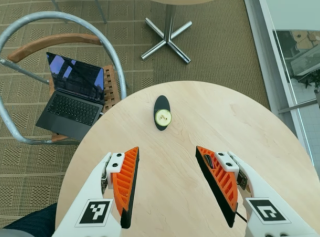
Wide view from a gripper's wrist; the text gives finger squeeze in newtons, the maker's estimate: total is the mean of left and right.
{"total": 0.0}